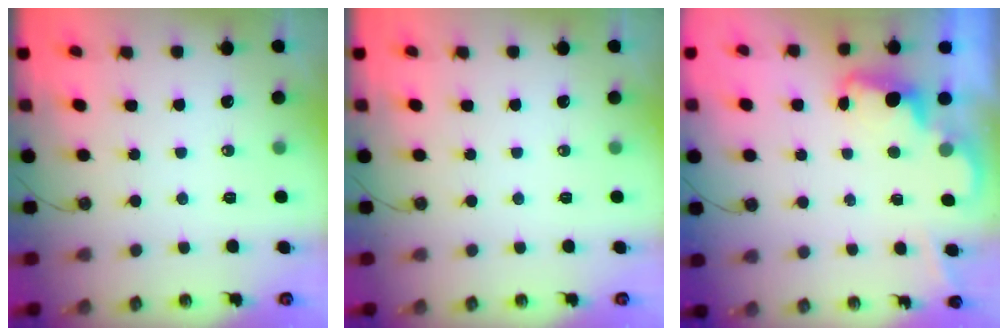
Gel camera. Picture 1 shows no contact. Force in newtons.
{"total": 0.0}
{"total": 2.4, "press": 2.4, "slide": 0.5}